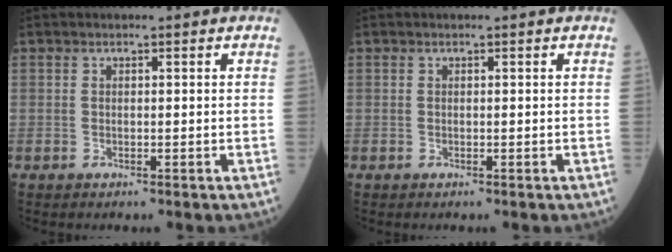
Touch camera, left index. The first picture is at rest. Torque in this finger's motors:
{"motor_torque": [0.00, 0.00, 0.00, 0.00]}